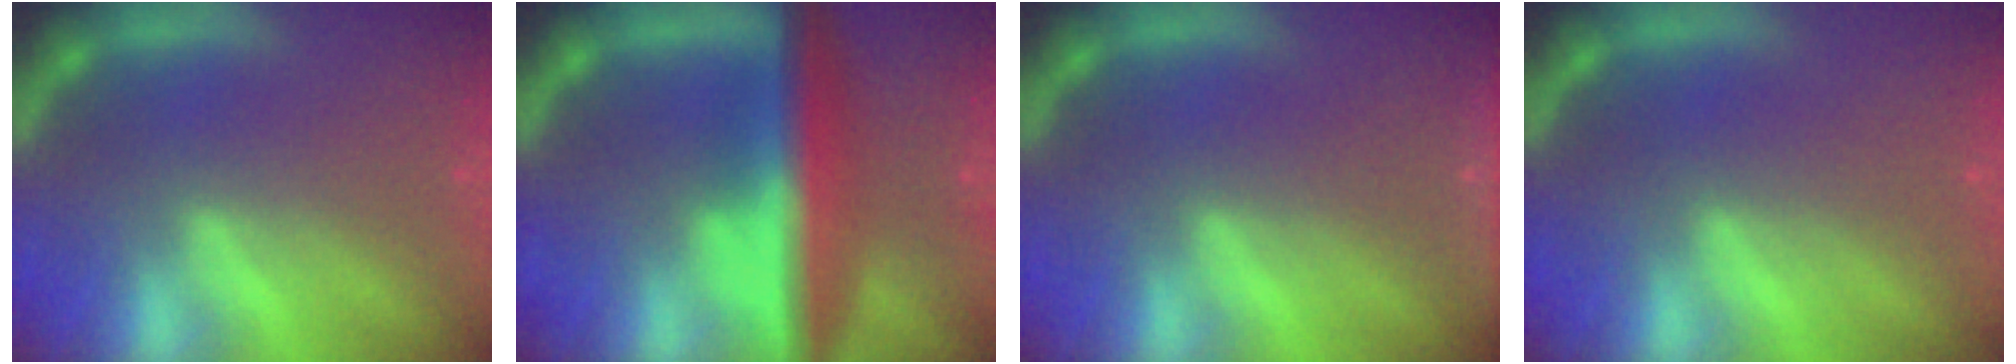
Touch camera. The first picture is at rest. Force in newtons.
{"total": 8.5}
{"total": 2.9}
{"total": 0.0}